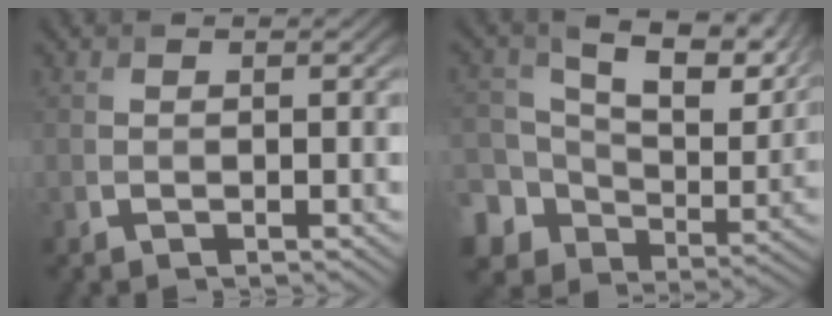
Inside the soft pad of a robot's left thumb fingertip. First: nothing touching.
{"total": 15.7, "force": [4.8, 10.9, 10.1], "torque": [-0.208, -0.003, 0.100]}